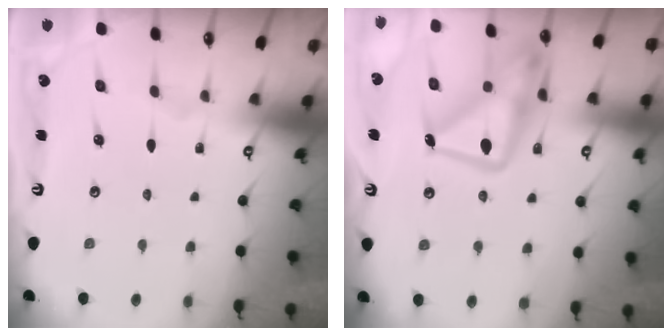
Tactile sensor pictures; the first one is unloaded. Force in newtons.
{"total": 19.3, "press": 19.2, "slide": 2.0}